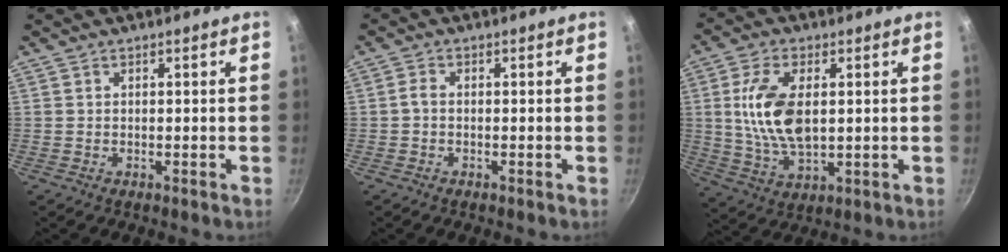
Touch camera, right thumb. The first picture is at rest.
{"total": 1.5, "force": [-0.3, 0.8, 1.1], "torque": [-0.021, 0.001, -0.011]}
{"total": 12.8, "force": [1.6, 6.6, 10.8], "torque": [-0.212, -0.008, 0.036]}